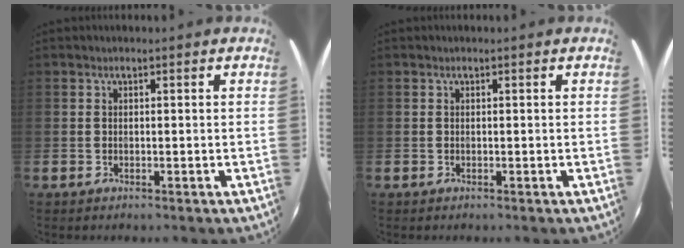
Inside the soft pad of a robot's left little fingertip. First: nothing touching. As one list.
[{"total": 0.0}]